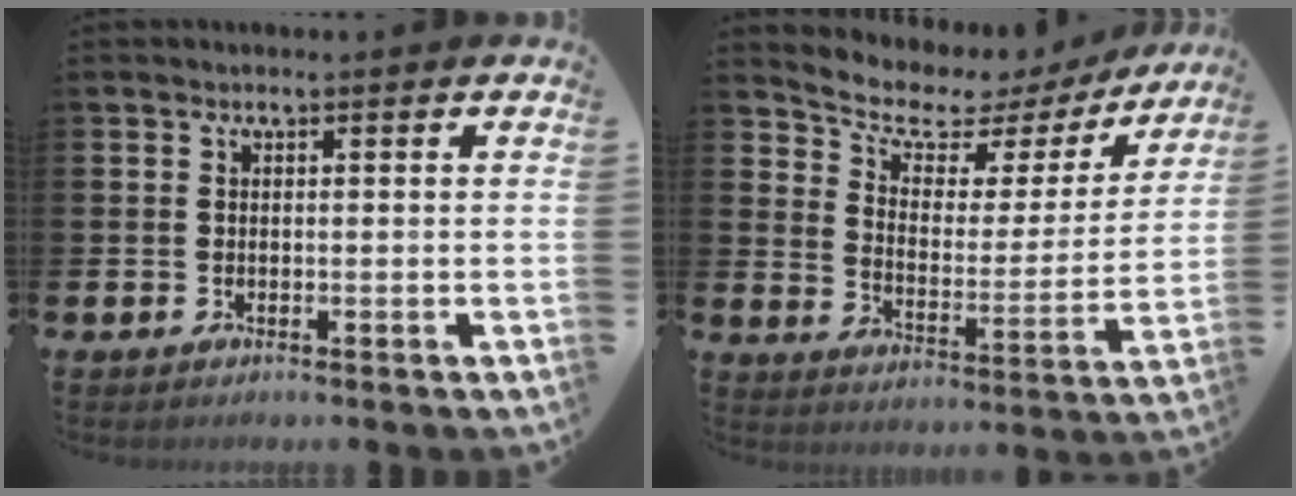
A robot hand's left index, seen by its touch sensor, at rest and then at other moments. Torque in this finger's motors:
{"motor_torque": [0.99, -1.15, 0.43, 0.07]}